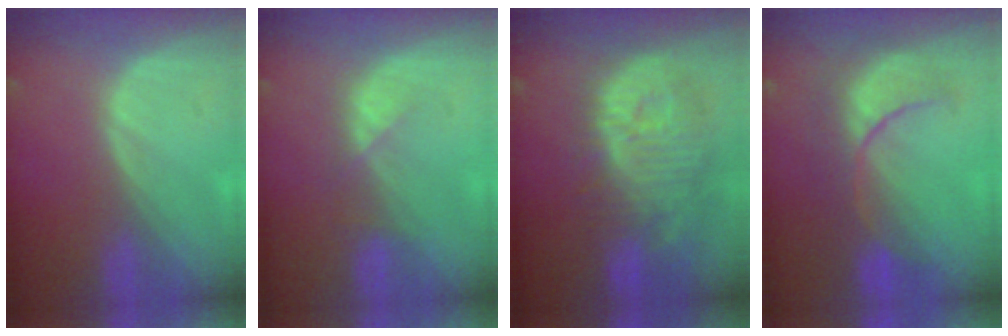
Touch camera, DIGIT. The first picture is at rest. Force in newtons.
{"total": 2.6, "press": 2.5, "slide": 0.8}
{"total": 12.4, "press": 11.0, "slide": 5.7}
{"total": 8.3, "press": 8.2, "slide": 1.1}